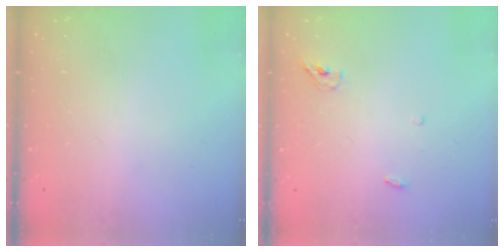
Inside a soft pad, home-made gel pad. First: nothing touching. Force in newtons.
{"total": 3.8, "press": 3.6, "slide": 1.3}